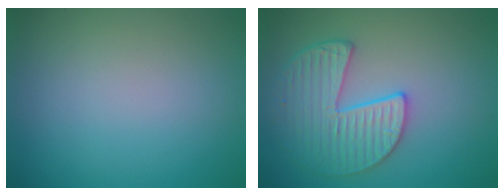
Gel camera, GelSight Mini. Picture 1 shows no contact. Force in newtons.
{"total": 4.2, "press": 4.1, "slide": 1.0}